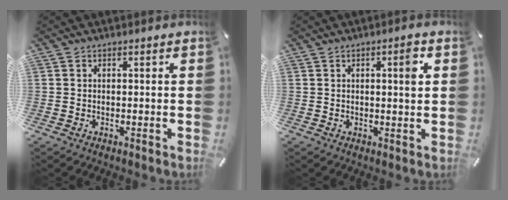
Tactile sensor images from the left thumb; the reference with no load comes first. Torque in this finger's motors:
{"motor_torque": [0.09, -0.12, 0.18, 0.16, 0.02]}